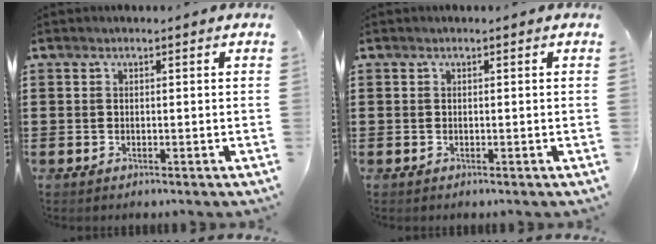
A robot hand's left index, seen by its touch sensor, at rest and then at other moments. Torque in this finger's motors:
{"motor_torque": [0.00, 0.00, 0.00, 0.00]}